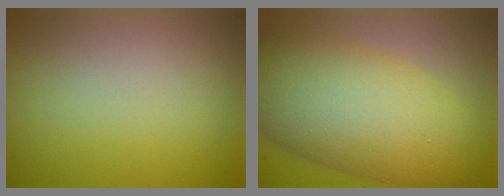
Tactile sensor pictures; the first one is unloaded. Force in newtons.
{"total": 11.0, "press": 11.0, "slide": 0.4}